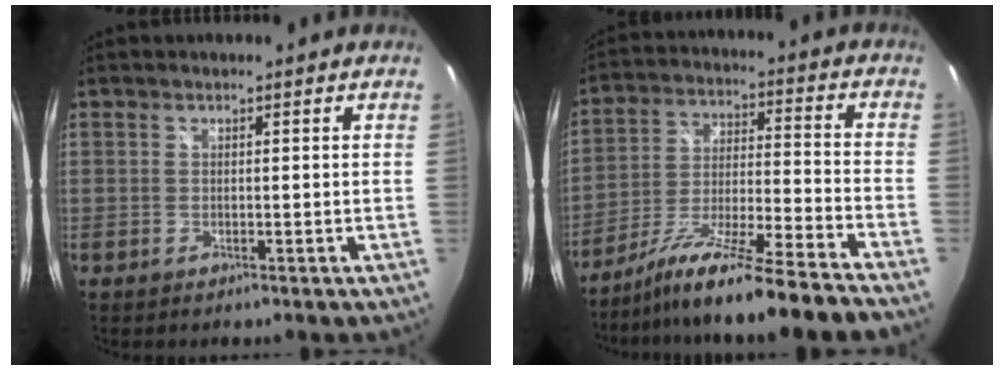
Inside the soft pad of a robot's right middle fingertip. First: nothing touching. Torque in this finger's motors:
{"motor_torque": [2.14, 0.00, 0.55, 0.13]}